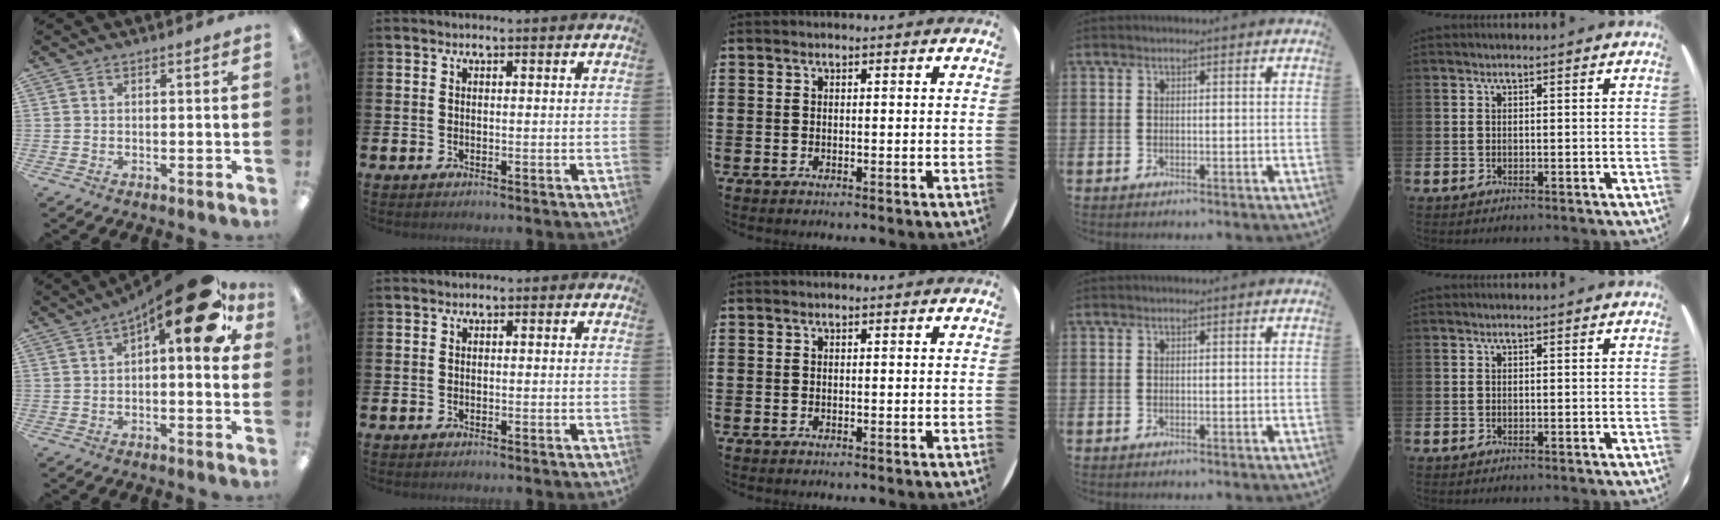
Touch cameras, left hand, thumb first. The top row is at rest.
{"thumb": {"total": 17.5, "force": [7.7, 5.9, 14.6], "torque": [-0.196, -0.038, 0.117]}, "index": {"total": 0.9, "force": [-0.7, 0.5, 0.1], "torque": [-0.011, 0.006, -0.014]}}